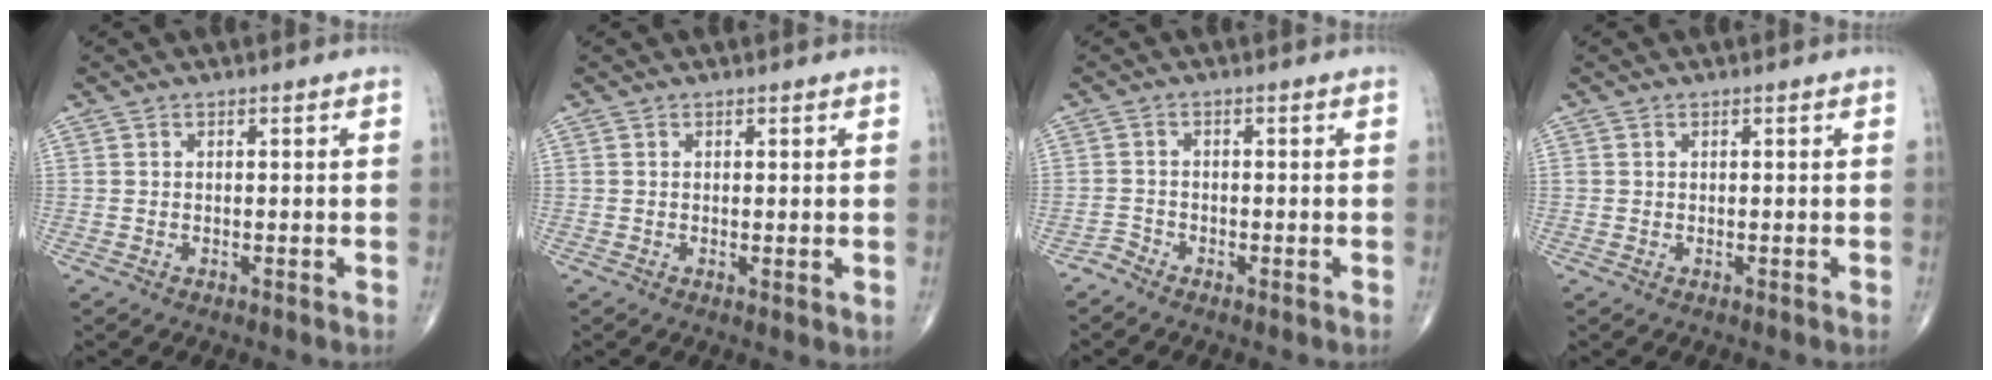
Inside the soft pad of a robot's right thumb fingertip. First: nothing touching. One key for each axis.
{"total": 1.1, "fx": 0.2, "fy": 0.3, "fz": 1.1, "tx": -0.023, "ty": -0.007, "tz": 0.003}
{"total": 1.5, "fx": -1.4, "fy": 0.5, "fz": -0.2, "tx": 0.007, "ty": 0.000, "tz": -0.033}
{"total": 0.0}